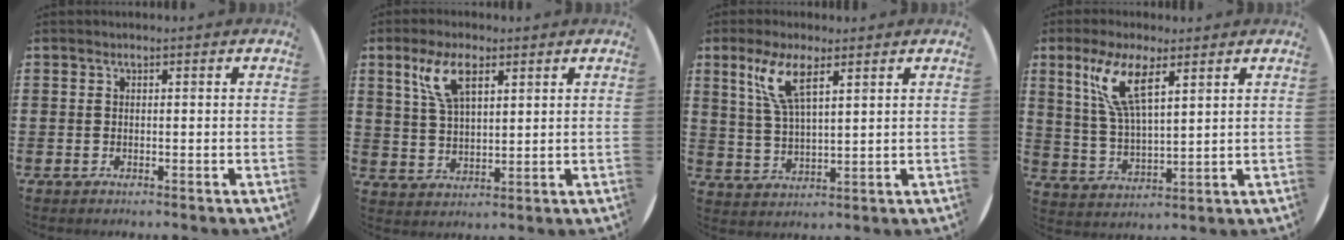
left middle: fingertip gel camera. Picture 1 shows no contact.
{"total": 6.5, "force": [3.7, 2.7, 4.7], "torque": [-0.103, 0.010, 0.065]}
{"total": 6.6, "force": [4.0, 1.6, 5.0], "torque": [-0.110, 0.005, 0.070]}
{"total": 8.3, "force": [5.0, 2.2, 6.2], "torque": [-0.136, 0.000, 0.087]}